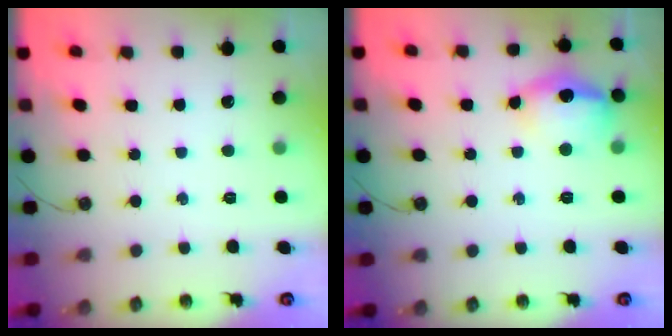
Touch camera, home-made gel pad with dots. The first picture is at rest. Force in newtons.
{"total": 13.9, "press": 13.8, "slide": 1.3}